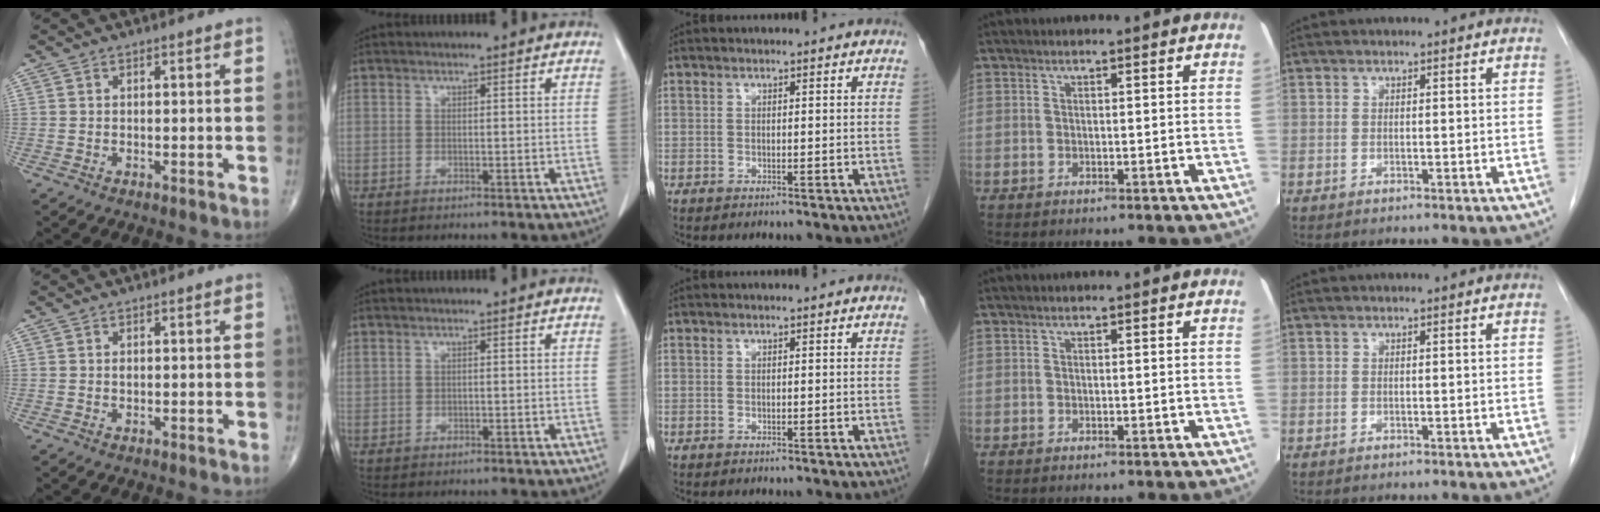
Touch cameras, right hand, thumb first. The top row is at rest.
{"thumb": {"total": 0.5, "force": [0.1, 0.3, 0.4], "torque": [-0.005, -0.001, 0.002]}, "index": {"total": 1.4, "force": [0.4, 1.1, 0.8], "torque": [-0.028, 0.012, 0.014]}}